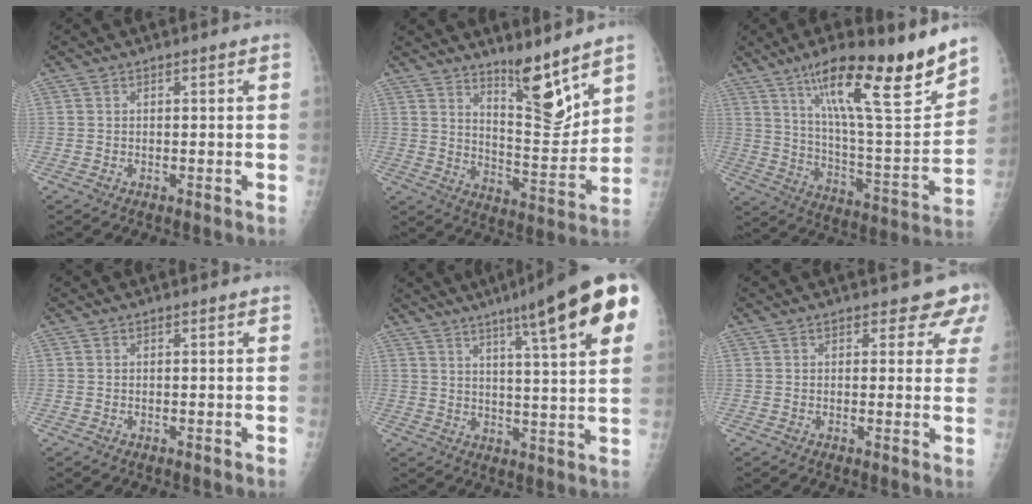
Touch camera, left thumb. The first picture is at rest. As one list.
[{"total": 11.1, "force": [8.1, 2.5, 7.1], "torque": [-0.088, -0.081, 0.143]}, {"total": 22.7, "force": [15.1, 3.5, 16.6], "torque": [-0.241, -0.070, 0.256]}, {"total": 0.0}, {"total": 19.1, "force": [9.9, 2.5, 16.1], "torque": [-0.209, -0.024, 0.128]}, {"total": 5.5, "force": [4.6, 2.6, 1.3], "torque": [0.023, -0.023, 0.037]}]